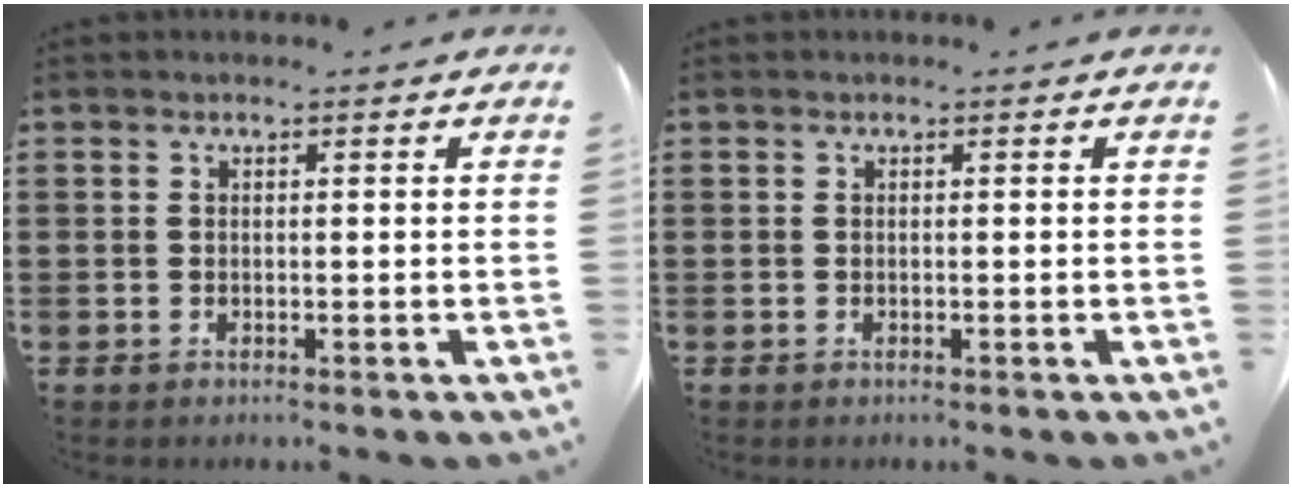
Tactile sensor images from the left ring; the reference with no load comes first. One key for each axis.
{"total": 0.0}